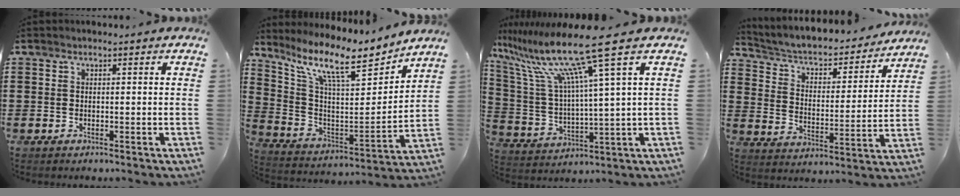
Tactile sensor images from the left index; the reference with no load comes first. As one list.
[{"total": 11.1, "force": [8.4, 2.4, 6.9], "torque": [-0.160, -0.054, 0.137]}, {"total": 15.0, "force": [9.4, 0.2, 11.7], "torque": [-0.278, -0.049, 0.142]}, {"total": 4.1, "force": [3.5, 1.3, 1.7], "torque": [-0.053, -0.028, 0.050]}]